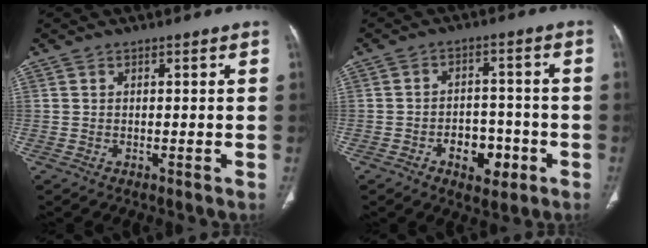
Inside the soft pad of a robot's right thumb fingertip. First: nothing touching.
{"total": 7.6, "force": [-3.3, 4.8, 4.9], "torque": [-0.045, 0.027, -0.045]}